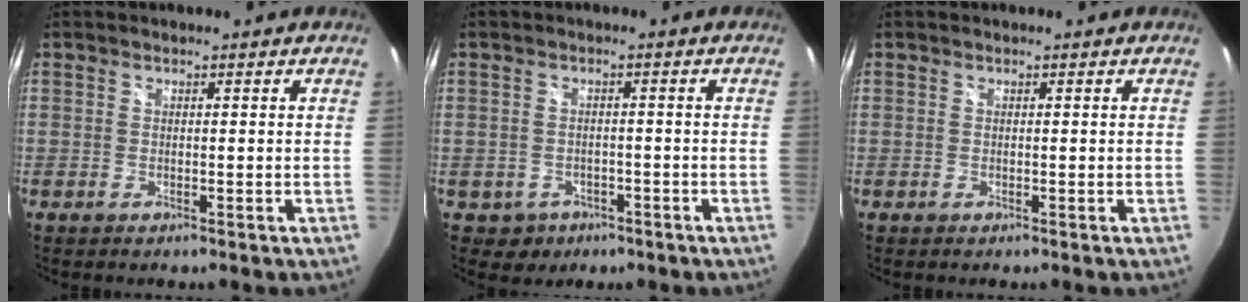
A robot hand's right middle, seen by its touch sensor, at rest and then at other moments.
{"total": 4.6, "force": [-2.0, 4.0, 1.0], "torque": [-0.036, 0.002, -0.019]}
{"total": 0.0}